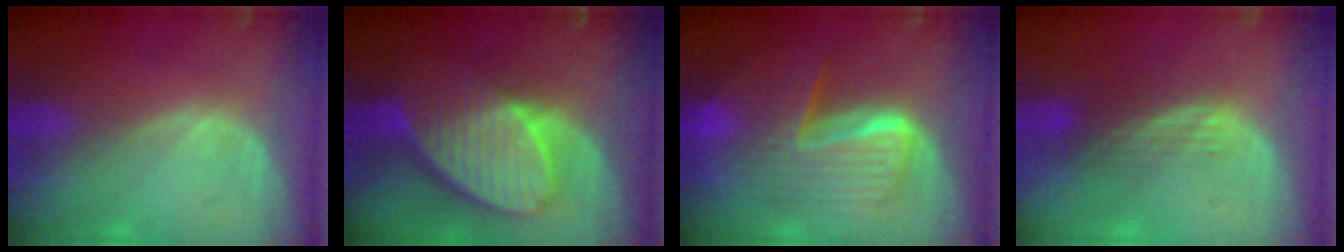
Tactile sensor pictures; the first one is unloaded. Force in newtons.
{"total": 10.2, "press": 9.0, "slide": 4.9}
{"total": 10.4, "press": 10.4, "slide": 0.9}
{"total": 3.7, "press": 3.1, "slide": 2.0}